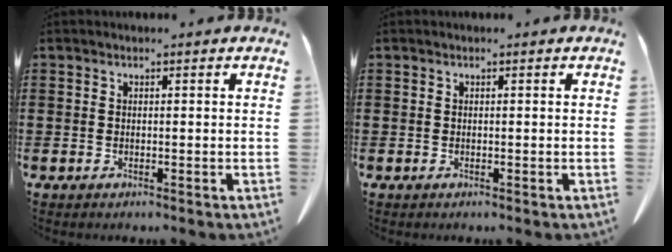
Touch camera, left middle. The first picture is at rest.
{"total": 0.0}